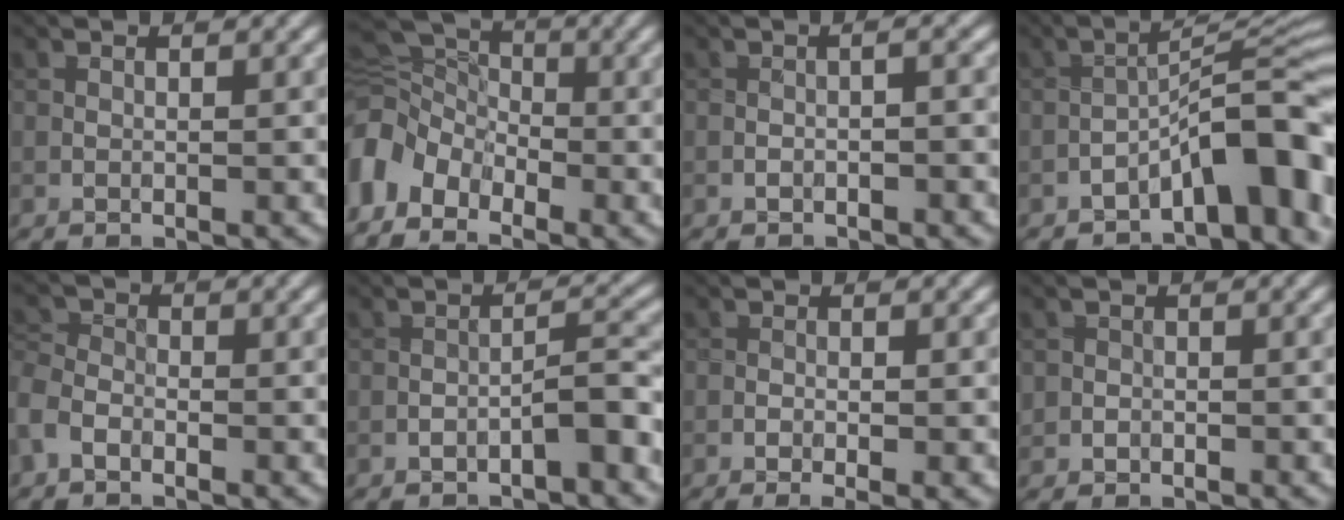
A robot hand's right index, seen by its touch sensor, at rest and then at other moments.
{"total": 5.3, "force": [-2.7, 3.6, 2.9], "torque": [-0.052, 0.005, -0.072]}
{"total": 1.1, "force": [-0.7, 0.3, 0.8], "torque": [-0.013, 0.003, -0.012]}
{"total": 8.1, "force": [-4.8, 2.2, 6.1], "torque": [-0.073, 0.023, -0.081]}
{"total": 2.6, "force": [-1.7, 1.6, 1.3], "torque": [-0.030, 0.002, -0.049]}
{"total": 2.5, "force": [-1.8, 0.3, 1.8], "torque": [-0.026, 0.017, -0.029]}
{"total": 2.1, "force": [-0.9, 0.5, 1.8], "torque": [-0.032, -0.005, -0.016]}
{"total": 0.8, "force": [-0.2, 0.7, -0.1], "torque": [0.011, -0.003, -0.005]}